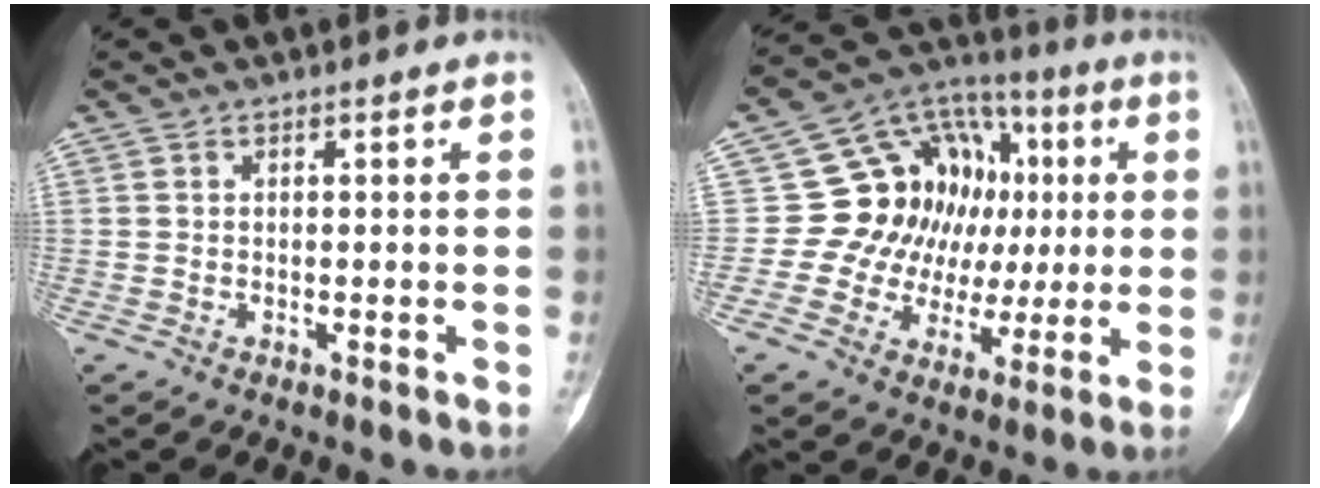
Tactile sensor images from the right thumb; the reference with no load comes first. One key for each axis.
{"total": 17.1, "fx": 1.6, "fy": 14.5, "fz": 9.1, "tx": -0.069, "ty": 0.031, "tz": 0.034}